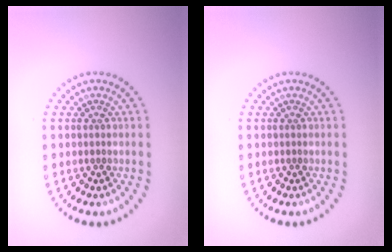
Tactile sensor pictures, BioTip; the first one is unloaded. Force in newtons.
{"total": 0.0}